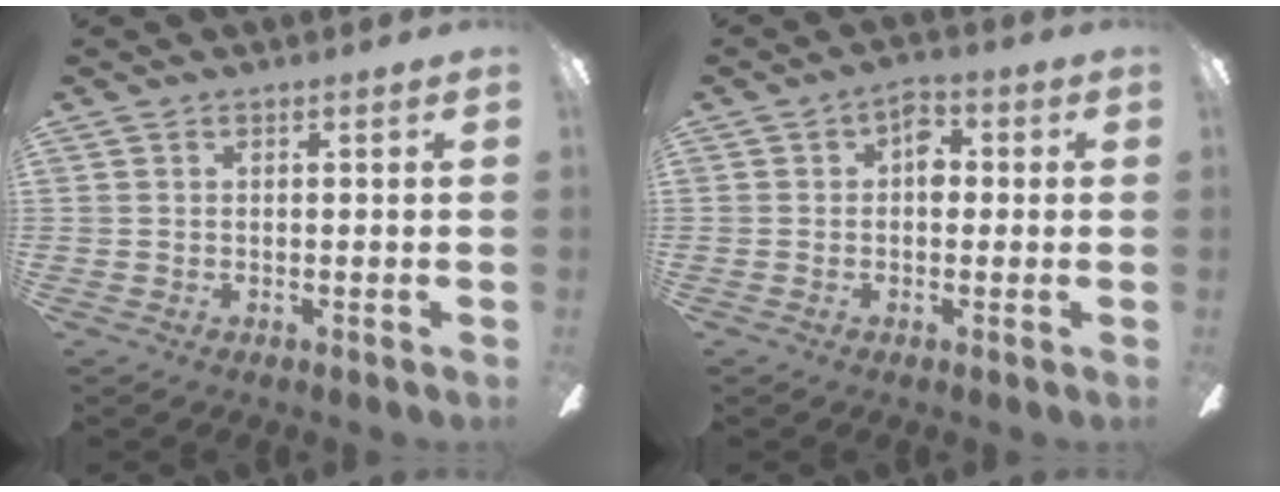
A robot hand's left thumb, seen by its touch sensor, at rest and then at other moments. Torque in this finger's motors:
{"motor_torque": [0.61, 0.53, 0.89, 0.05, 0.02]}